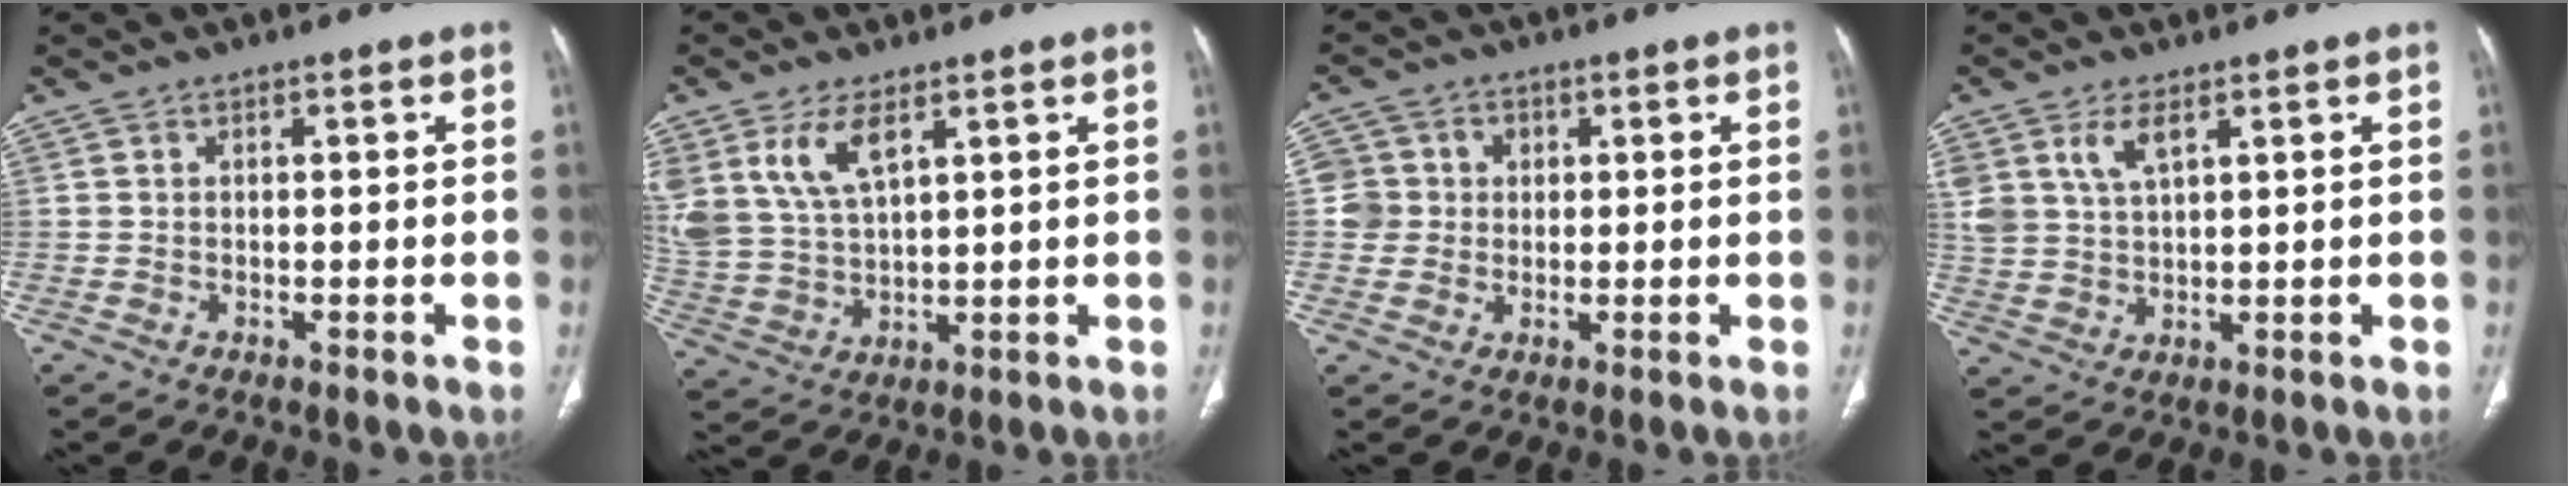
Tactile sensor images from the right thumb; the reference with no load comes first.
{"total": 10.2, "force": [5.4, 4.8, 7.2], "torque": [-0.151, -0.014, 0.120]}
{"total": 5.5, "force": [0.7, 5.5, 0.6], "torque": [0.020, 0.007, 0.010]}
{"total": 5.9, "force": [3.1, 2.9, 4.0], "torque": [-0.079, -0.011, 0.070]}